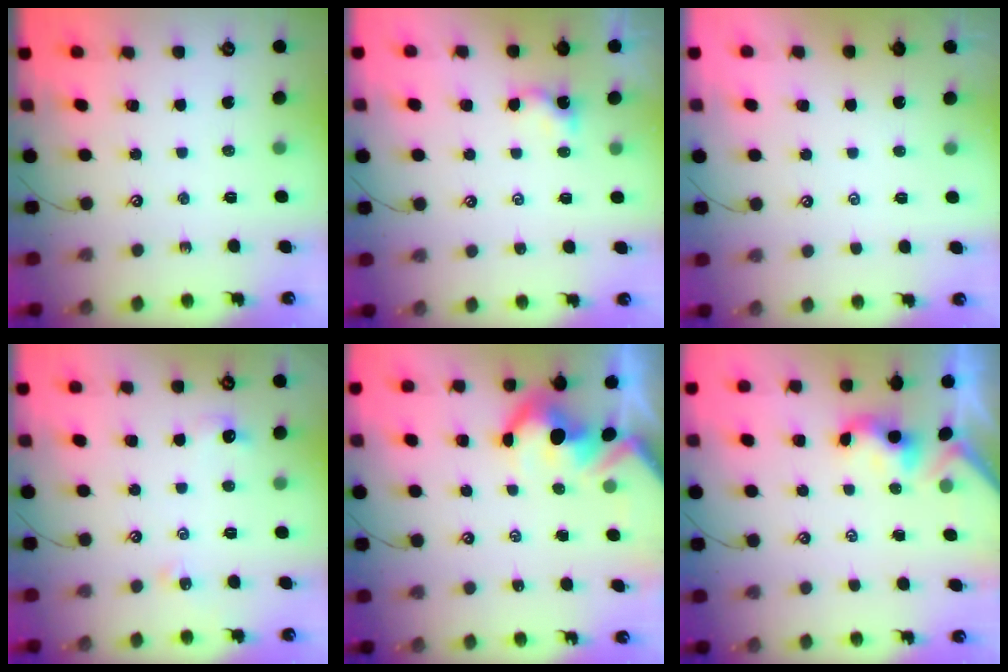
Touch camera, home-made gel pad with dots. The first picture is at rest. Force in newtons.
{"total": 0.8, "press": 0.8, "slide": 0.1}
{"total": 6.4, "press": 6.4, "slide": 0.3}
{"total": 2.2, "press": 2.1, "slide": 0.6}
{"total": 7.7, "press": 7.6, "slide": 1.1}
{"total": 0.6, "press": 0.5, "slide": 0.4}